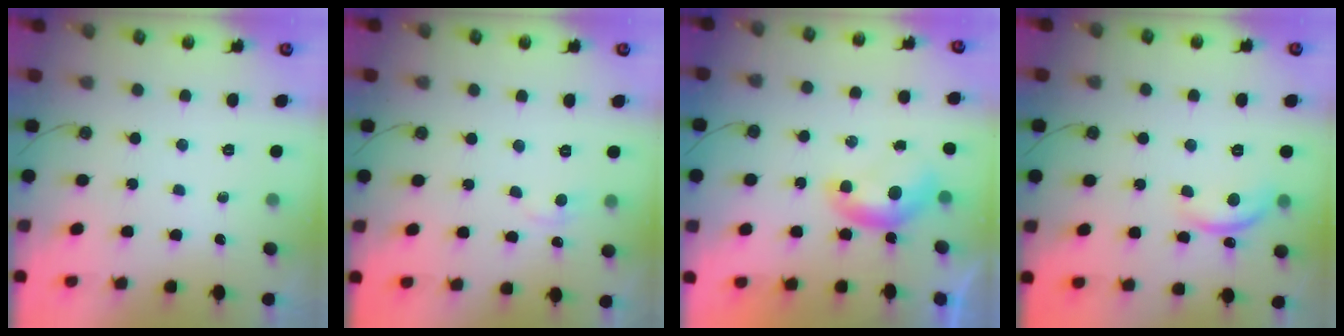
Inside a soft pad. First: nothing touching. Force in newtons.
{"total": 1.8, "press": 1.7, "slide": 0.6}
{"total": 0.0}
{"total": 6.5, "press": 6.5, "slide": 0.6}